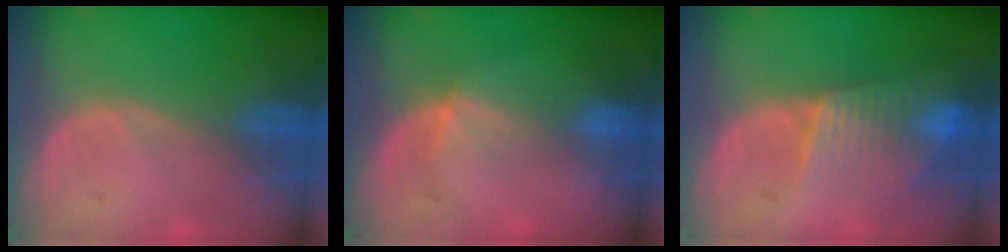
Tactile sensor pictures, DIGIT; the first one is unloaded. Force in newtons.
{"total": 3.4, "press": 3.2, "slide": 1.1}
{"total": 8.0, "press": 6.9, "slide": 4.1}